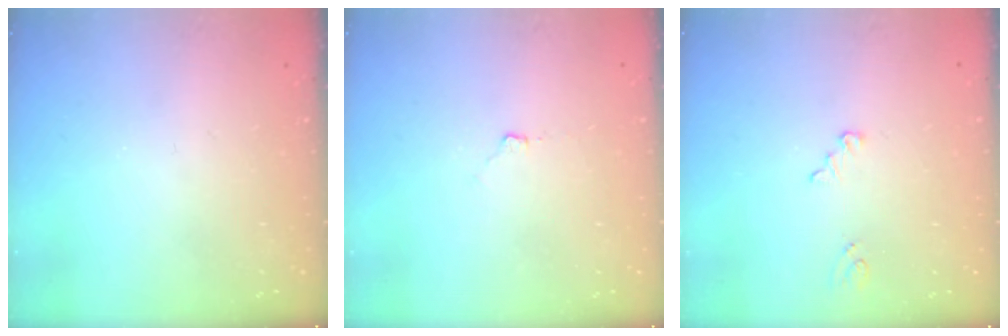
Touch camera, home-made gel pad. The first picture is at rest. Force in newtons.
{"total": 2.9, "press": 2.8, "slide": 0.4}
{"total": 2.6, "press": 2.5, "slide": 0.3}